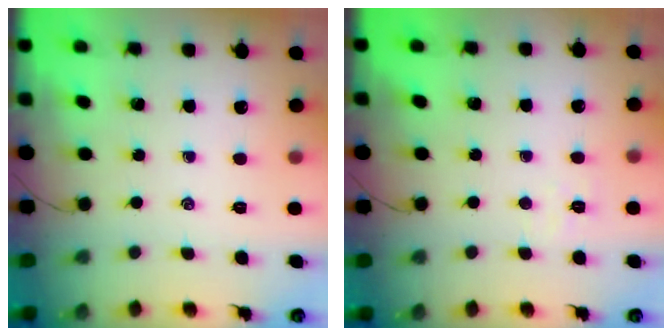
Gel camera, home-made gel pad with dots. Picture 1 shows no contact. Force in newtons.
{"total": 3.0, "press": 2.9, "slide": 0.8}